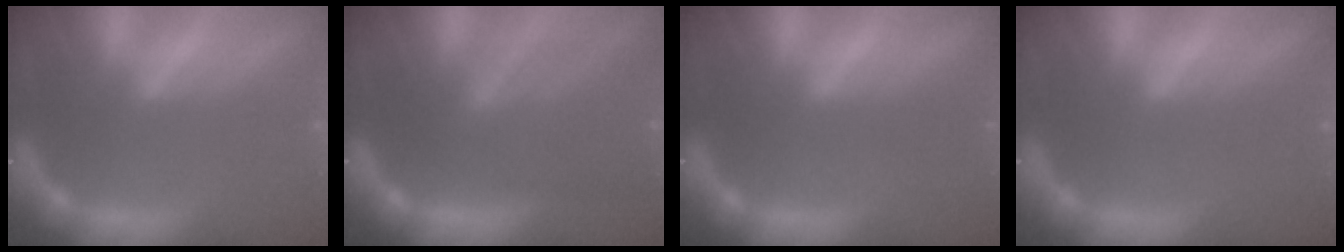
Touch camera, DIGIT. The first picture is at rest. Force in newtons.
{"total": 7.5}
{"total": 0.9}
{"total": 0.0}